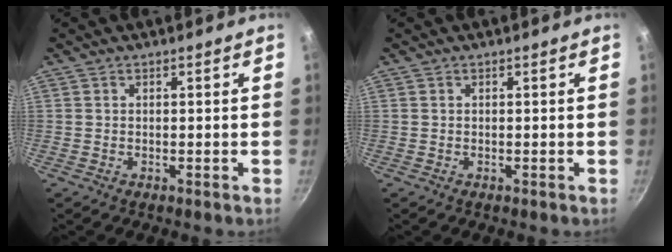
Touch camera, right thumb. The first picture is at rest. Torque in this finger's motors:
{"motor_torque": [0.00, 0.00, 0.04, 0.30, 0.00]}